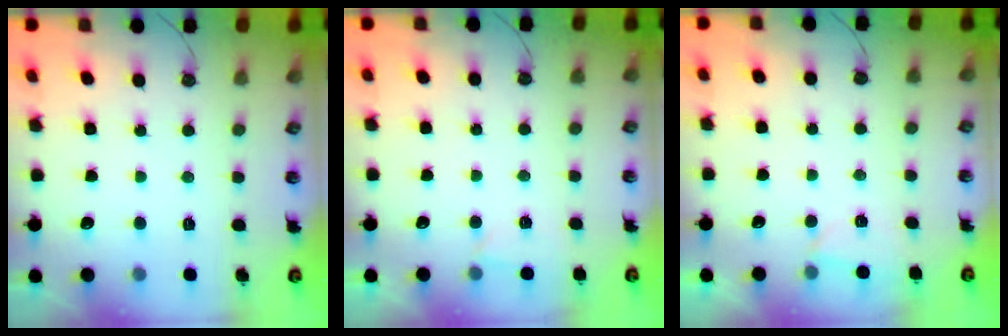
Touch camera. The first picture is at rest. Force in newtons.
{"total": 1.7, "press": 1.6, "slide": 0.4}
{"total": 1.7, "press": 1.7, "slide": 0.3}